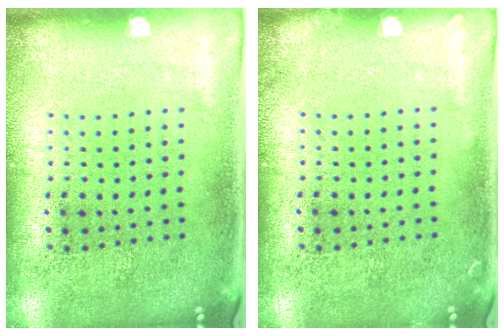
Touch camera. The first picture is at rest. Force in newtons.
{"total": 0.5, "press": 0.5, "slide": 0.1}